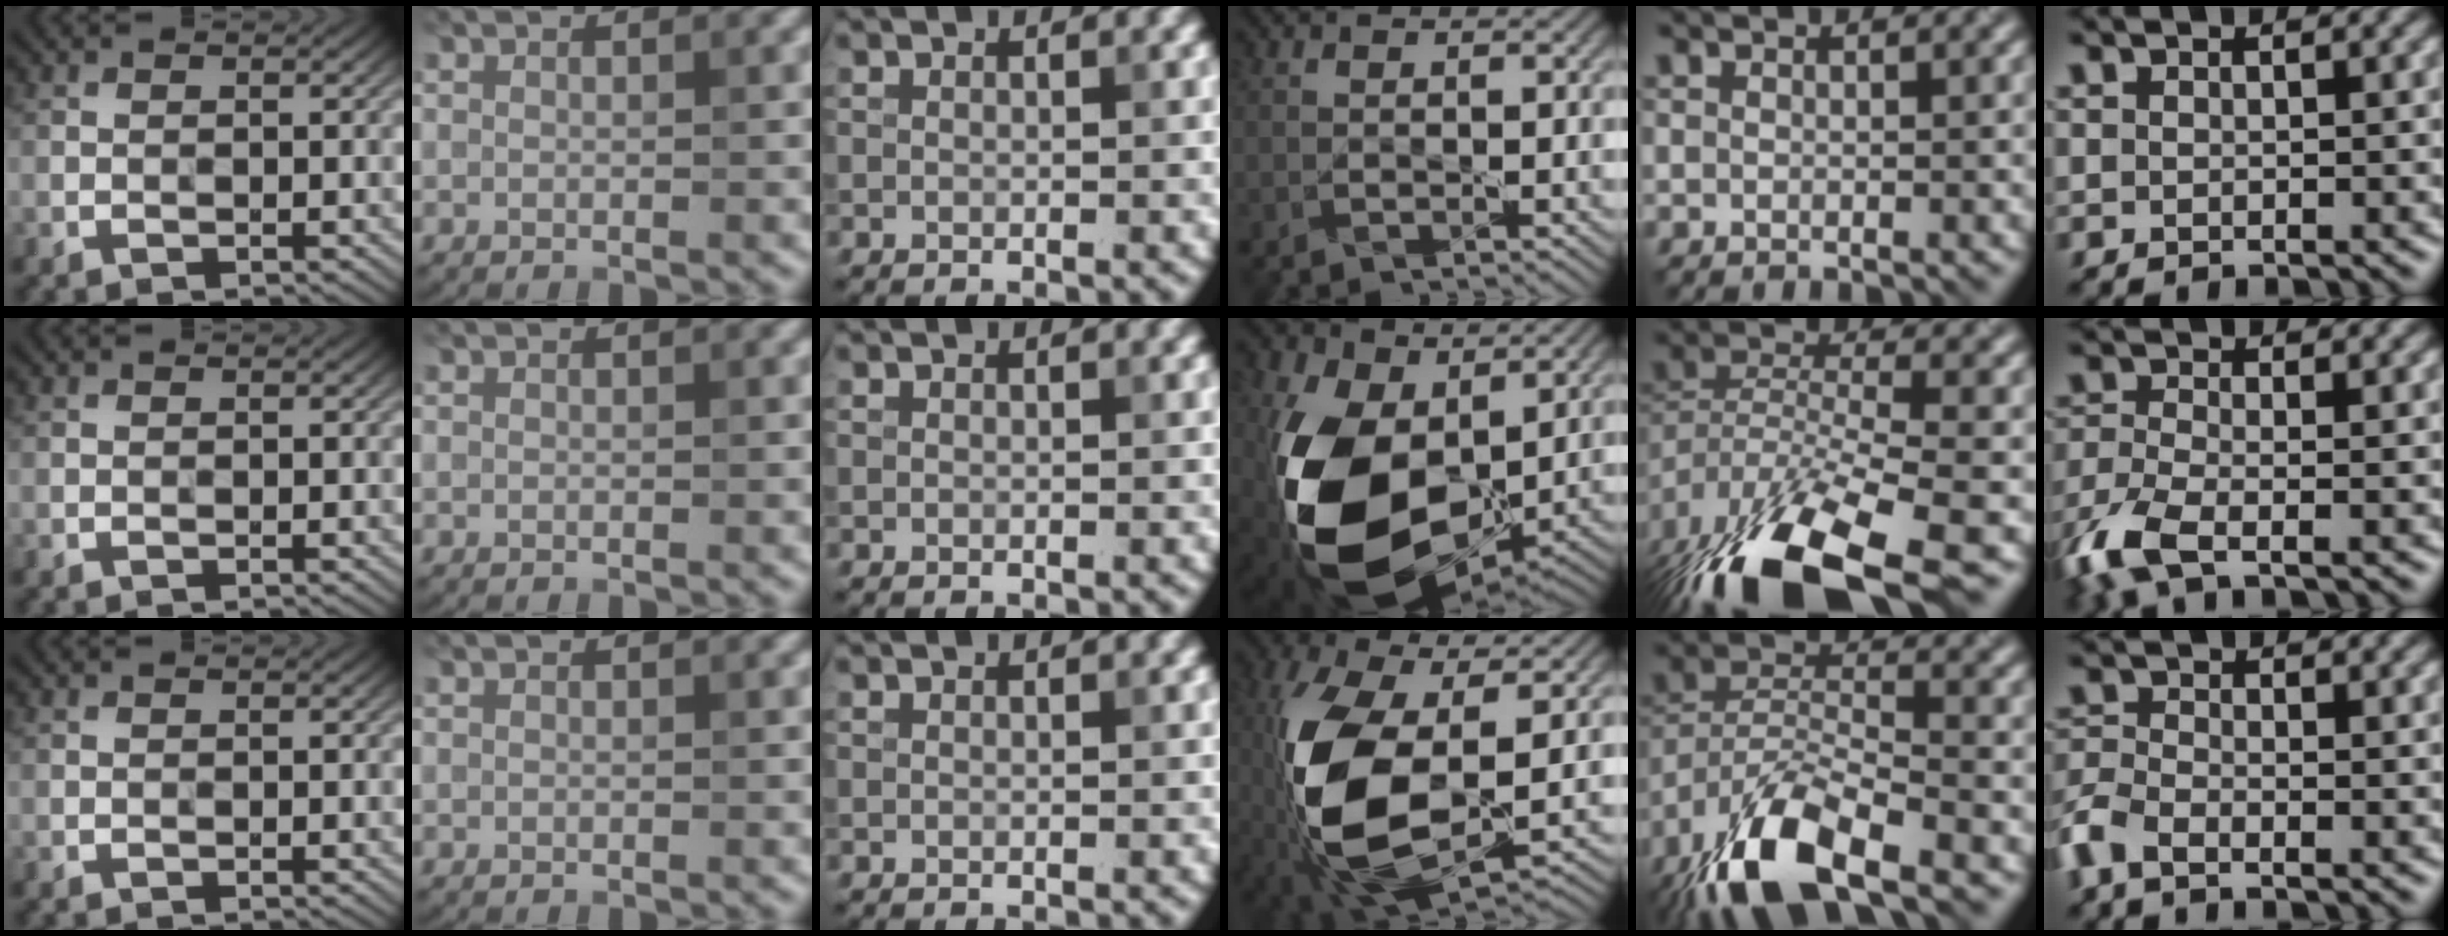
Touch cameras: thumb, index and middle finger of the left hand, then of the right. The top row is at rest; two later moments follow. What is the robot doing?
{"motion": "lift_and_place", "object": "knife"}